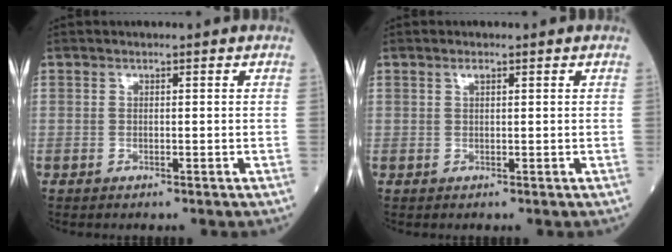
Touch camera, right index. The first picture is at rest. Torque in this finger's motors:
{"motor_torque": [-0.06, 0.01, -0.01, 0.02]}